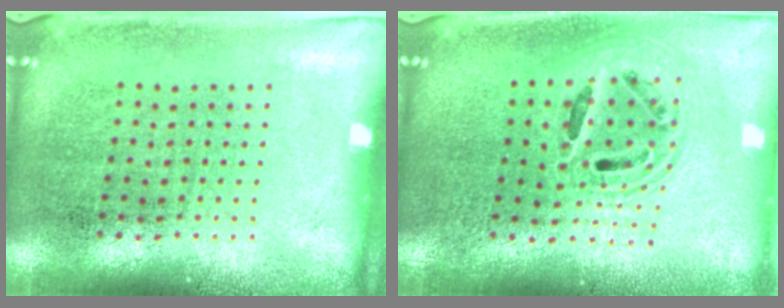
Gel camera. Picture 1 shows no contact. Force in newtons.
{"total": 1.8, "press": 1.5, "slide": 1.0}